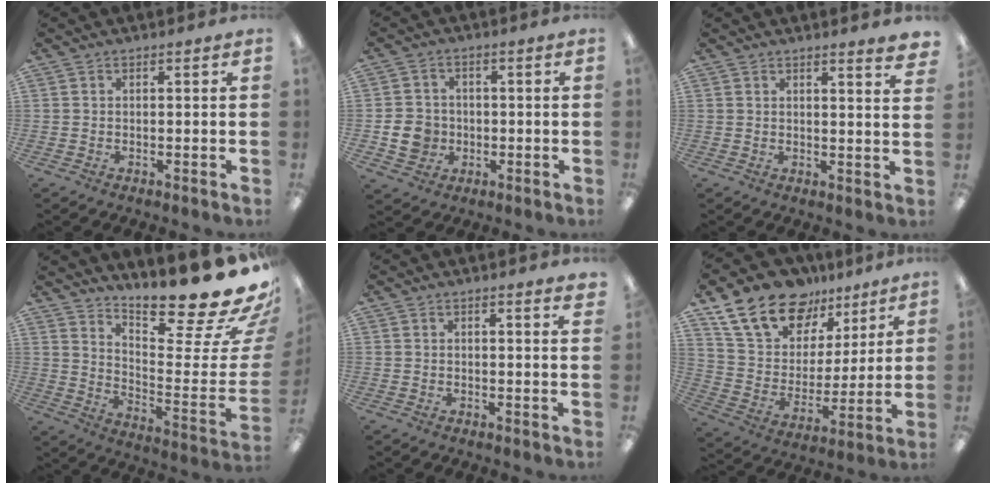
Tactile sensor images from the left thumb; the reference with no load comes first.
{"total": 6.8, "force": [-1.5, 6.1, 2.6], "torque": [-0.052, 0.013, -0.022]}
{"total": 3.1, "force": [2.6, -0.3, 1.6], "torque": [-0.021, -0.019, 0.043]}
{"total": 18.9, "force": [16.4, 1.8, 9.3], "torque": [-0.102, -0.156, 0.253]}
{"total": 1.6, "force": [1.3, -0.1, 0.8], "torque": [-0.010, -0.004, 0.022]}
{"total": 19.1, "force": [13.1, 11.6, 7.7], "torque": [-0.140, -0.073, 0.242]}